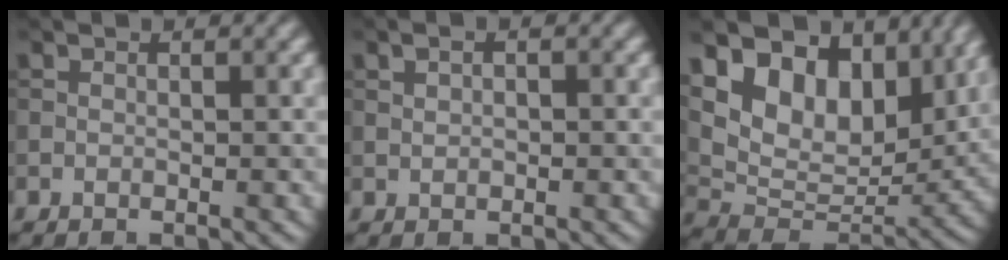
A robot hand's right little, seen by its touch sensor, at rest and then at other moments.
{"total": 1.3, "force": [0.3, 0.8, 1.0], "torque": [-0.018, 0.002, 0.007]}
{"total": 12.9, "force": [6.5, 7.9, 7.8], "torque": [-0.149, 0.017, 0.112]}